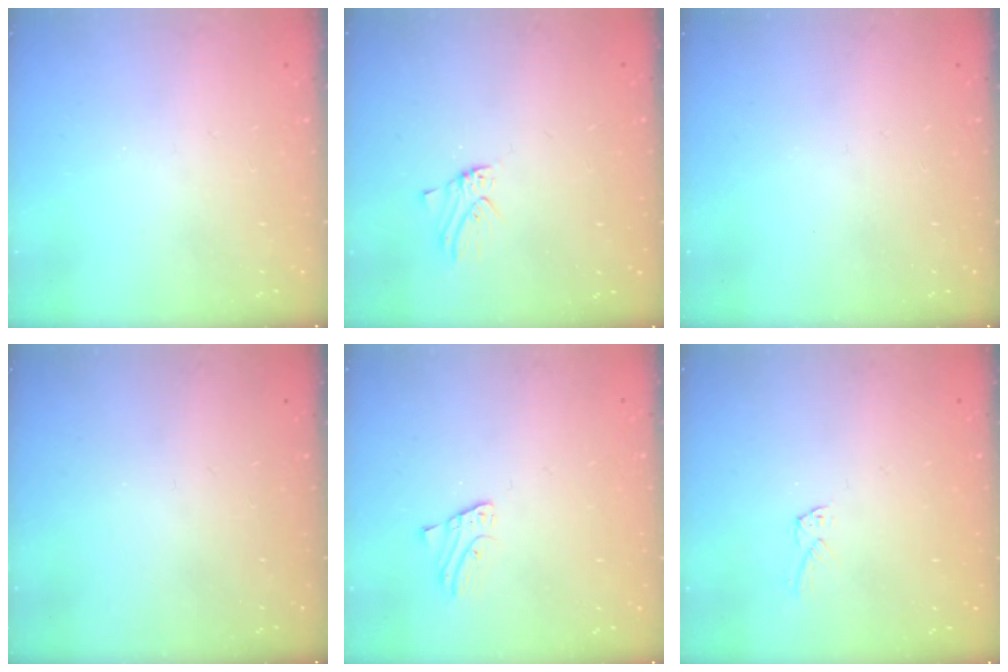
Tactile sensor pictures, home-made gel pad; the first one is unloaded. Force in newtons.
{"total": 0.0}
{"total": 0.0}
{"total": 0.0}
{"total": 1.1, "press": 1.1, "slide": 0.1}
{"total": 1.8, "press": 1.7, "slide": 0.1}